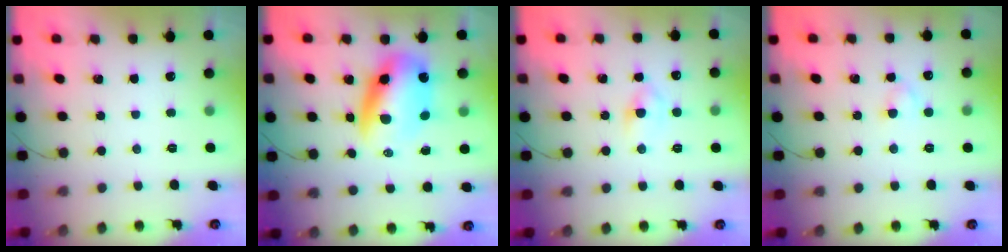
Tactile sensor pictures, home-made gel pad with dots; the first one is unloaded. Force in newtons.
{"total": 11.8, "press": 11.4, "slide": 3.1}
{"total": 2.7, "press": 2.5, "slide": 1.1}
{"total": 2.7, "press": 2.5, "slide": 1.2}